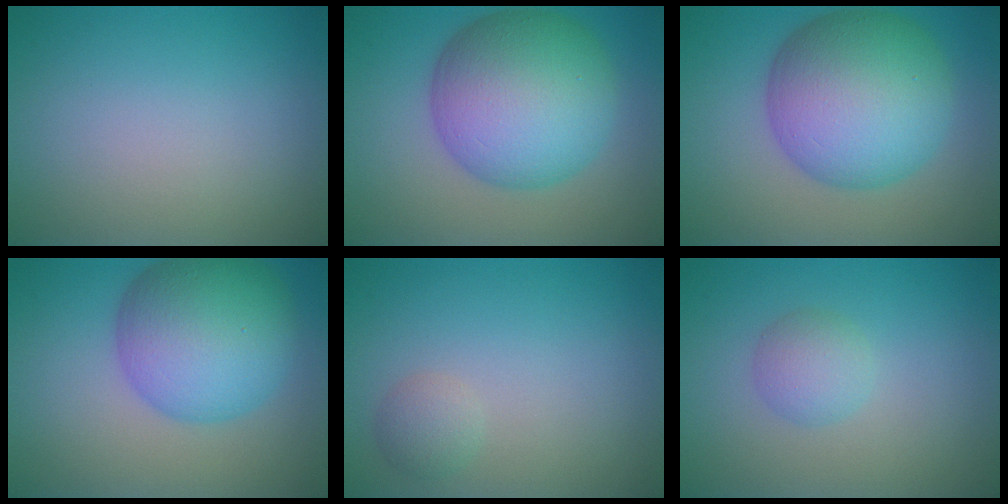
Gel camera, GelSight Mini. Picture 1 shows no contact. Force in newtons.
{"total": 11.7, "press": 11.7, "slide": 0.1}
{"total": 11.7, "press": 11.7, "slide": 0.1}
{"total": 9.9, "press": 9.9, "slide": 0.2}
{"total": 1.5, "press": 1.5, "slide": 0.1}
{"total": 2.1, "press": 2.1, "slide": 0.1}